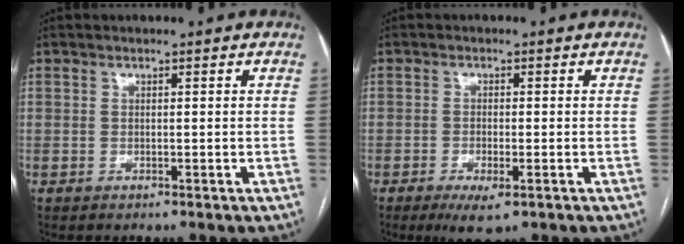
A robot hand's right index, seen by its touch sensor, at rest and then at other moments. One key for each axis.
{"total": 4.5, "fx": -2.4, "fy": 1.2, "fz": 3.6, "tx": -0.064, "ty": -0.008, "tz": -0.033}